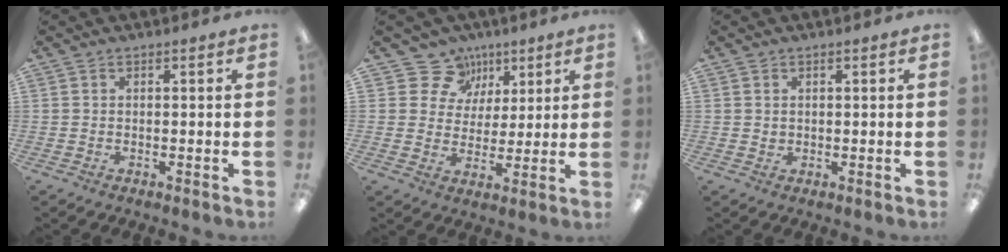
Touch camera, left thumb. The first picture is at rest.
{"total": 10.6, "force": [6.1, 8.5, 1.5], "torque": [-0.030, -0.042, 0.116]}
{"total": 0.9, "force": [0.4, 0.8, 0.0], "torque": [0.000, 0.002, 0.008]}